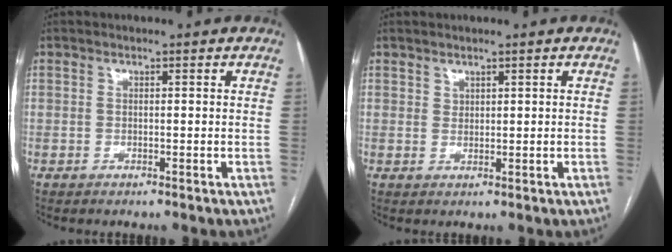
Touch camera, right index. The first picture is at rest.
{"total": 1.0, "force": [0.9, 0.5, 0.1], "torque": [0.005, -0.004, 0.017]}